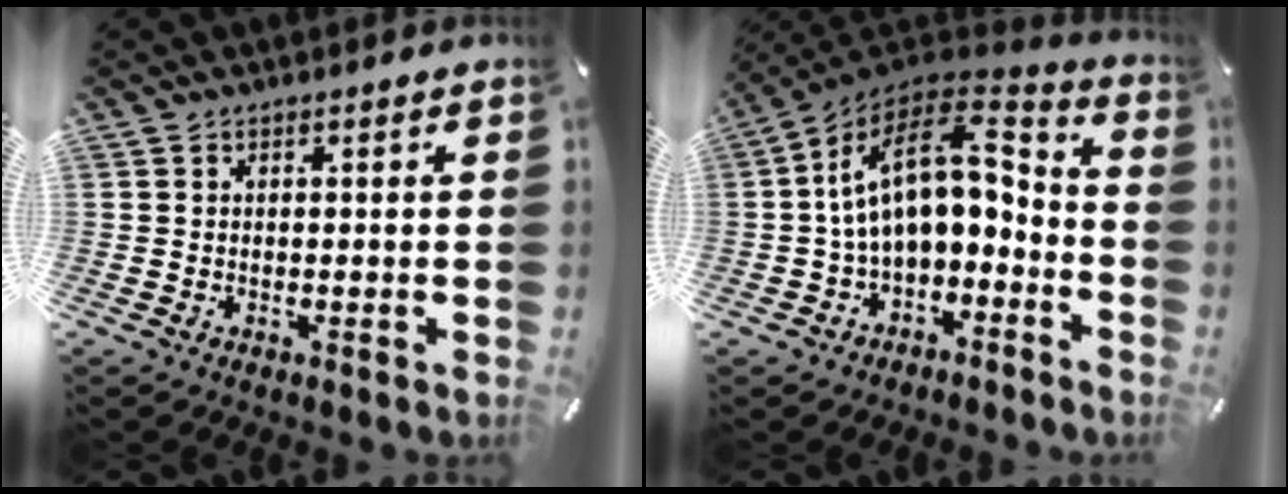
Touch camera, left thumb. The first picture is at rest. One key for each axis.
{"total": 16.7, "fx": 2.0, "fy": 10.1, "fz": 13.1, "tx": -0.245, "ty": -0.008, "tz": 0.030}